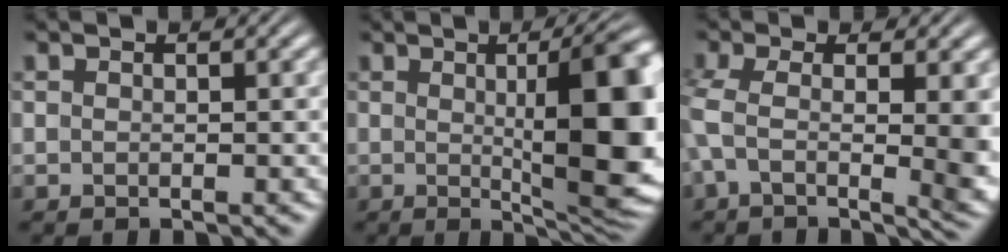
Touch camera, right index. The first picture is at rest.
{"total": 12.6, "force": [-0.3, 4.0, 11.9], "torque": [-0.138, -0.002, 0.002]}
{"total": 6.3, "force": [-0.5, 2.1, 5.9], "torque": [-0.098, -0.015, -0.006]}